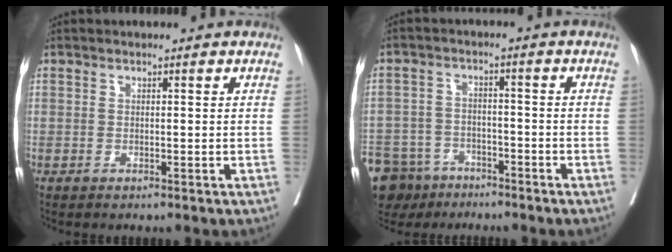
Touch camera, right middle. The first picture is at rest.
{"total": 12.1, "force": [-9.0, 7.4, 3.3], "torque": [-0.082, 0.001, -0.142]}